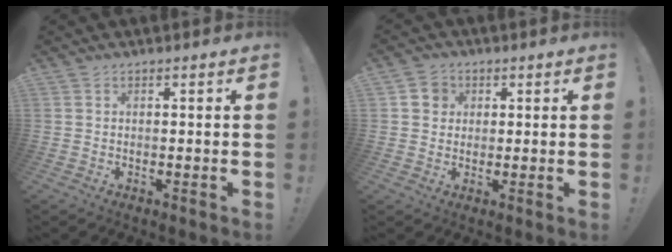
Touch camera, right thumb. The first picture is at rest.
{"total": 4.9, "force": [1.3, 4.4, 1.7], "torque": [-0.022, 0.005, 0.024]}